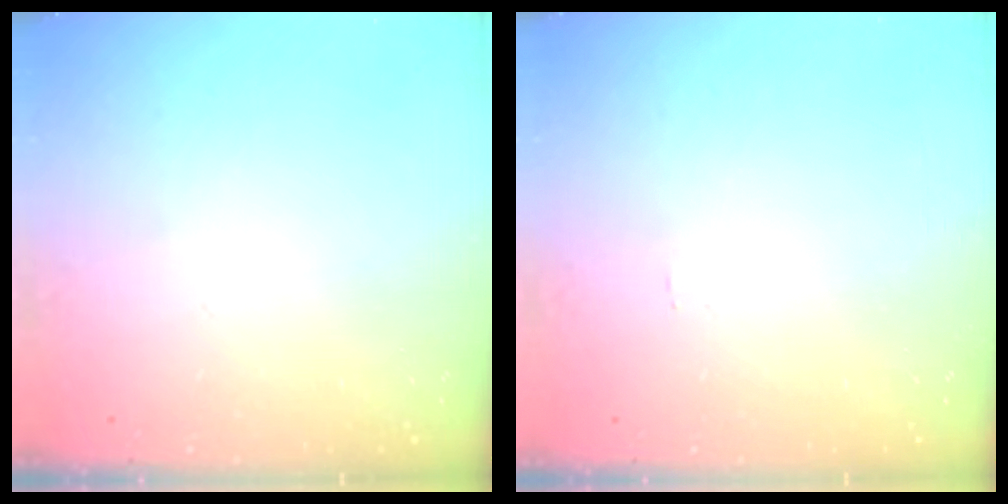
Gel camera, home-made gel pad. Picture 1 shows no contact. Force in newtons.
{"total": 1.0, "press": 1.0, "slide": 0.0}